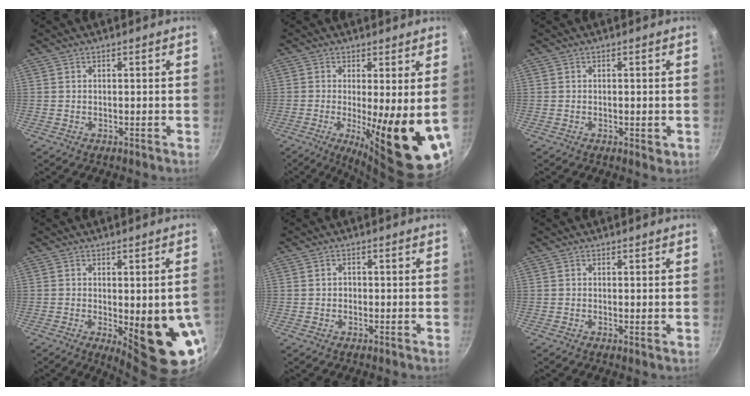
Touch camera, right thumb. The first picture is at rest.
{"total": 15.2, "force": [-1.4, 3.2, 14.8], "torque": [-0.199, -0.029, -0.013]}
{"total": 2.0, "force": [-0.4, 1.0, 1.7], "torque": [-0.025, -0.004, -0.005]}
{"total": 15.1, "force": [-3.0, 5.0, 14.0], "torque": [-0.153, -0.014, -0.025]}
{"total": 1.2, "force": [-0.2, 1.0, 0.6], "torque": [-0.007, 0.004, -0.004]}
{"total": 0.7, "force": [0.2, 0.3, 0.7], "torque": [-0.010, -0.007, -0.001]}